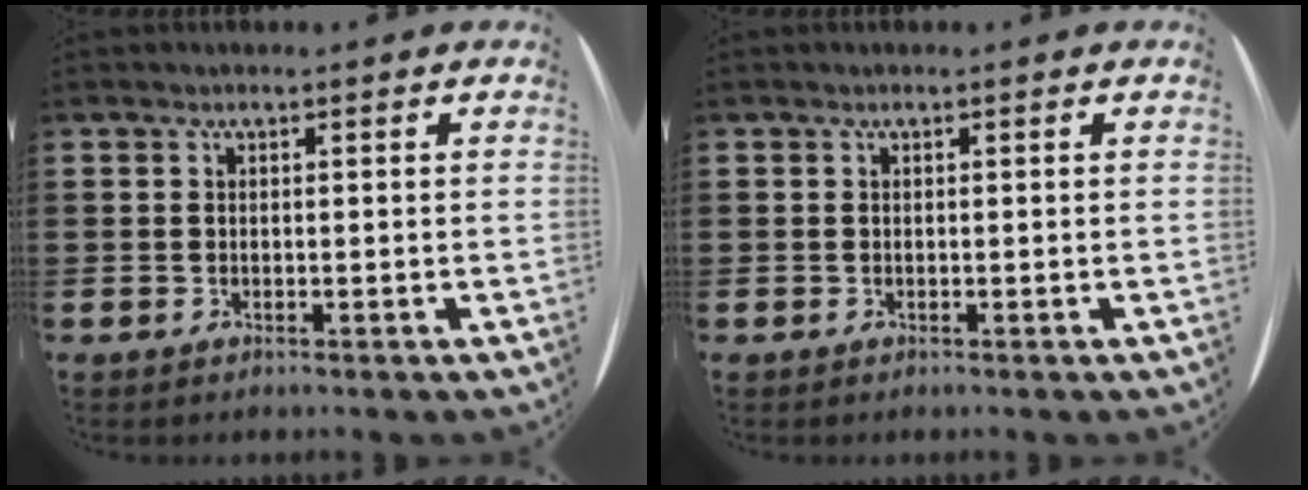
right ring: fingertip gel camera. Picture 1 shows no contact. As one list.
[{"total": 0.0}]